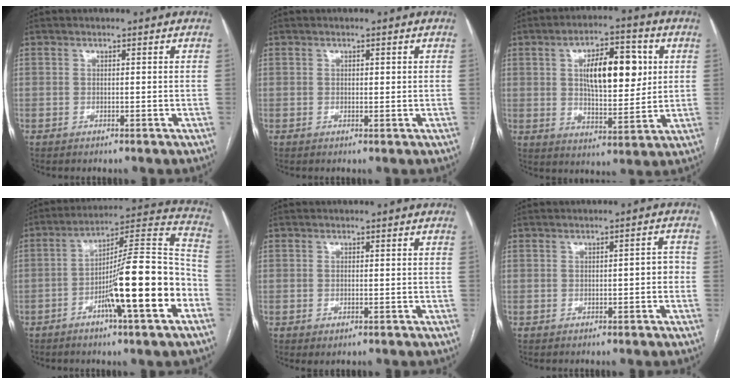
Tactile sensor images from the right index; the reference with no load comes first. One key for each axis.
{"total": 0.9, "fx": 0.3, "fy": 0.5, "fz": 0.7, "tx": -0.010, "ty": 0.000, "tz": 0.004}
{"total": 12.5, "fx": 3.0, "fy": 4.8, "fz": 11.2, "tx": -0.180, "ty": 0.015, "tz": 0.052}
{"total": 17.9, "fx": -6.4, "fy": 1.1, "fz": 16.6, "tx": -0.256, "ty": 0.008, "tz": -0.104}
{"total": 0.8, "fx": -0.4, "fy": 0.3, "fz": 0.6, "tx": -0.011, "ty": -0.003, "tz": 0.001}
{"total": 2.4, "fx": -0.6, "fy": 0.8, "fz": 2.2, "tx": -0.023, "ty": 0.011, "tz": -0.007}